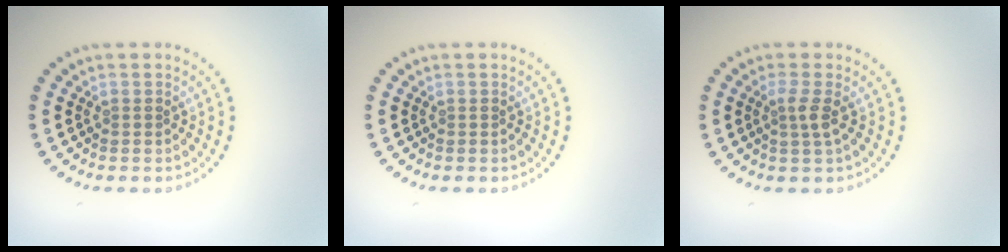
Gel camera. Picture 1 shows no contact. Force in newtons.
{"total": 0.0}
{"total": 1.8, "press": 1.3, "slide": 1.2}